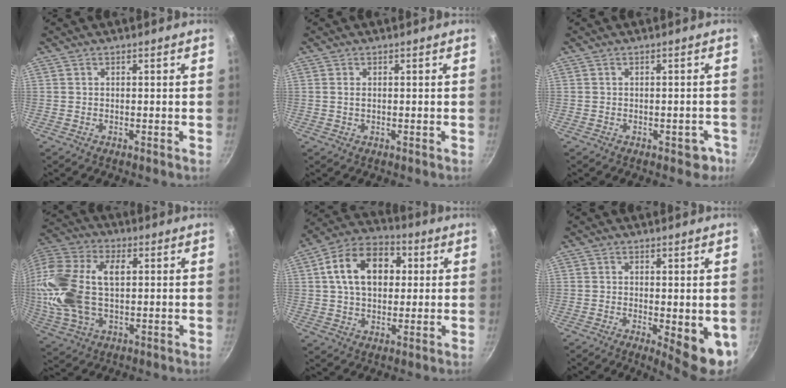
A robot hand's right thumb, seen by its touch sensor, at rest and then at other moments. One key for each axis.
{"total": 1.1, "fx": 0.2, "fy": 0.6, "fz": 0.9, "tx": -0.016, "ty": 0.001, "tz": 0.002}
{"total": 3.4, "fx": -1.6, "fy": 2.2, "fz": 2.0, "tx": 0.000, "ty": 0.026, "tz": -0.005}
{"total": 21.1, "fx": 2.2, "fy": 12.7, "fz": 16.7, "tx": -0.349, "ty": 0.019, "tz": 0.036}
{"total": 15.5, "fx": 3.2, "fy": 10.7, "fz": 10.7, "tx": -0.148, "ty": 0.020, "tz": 0.039}
{"total": 8.4, "fx": -1.2, "fy": 2.7, "fz": 7.8, "tx": -0.087, "ty": -0.010, "tz": -0.007}